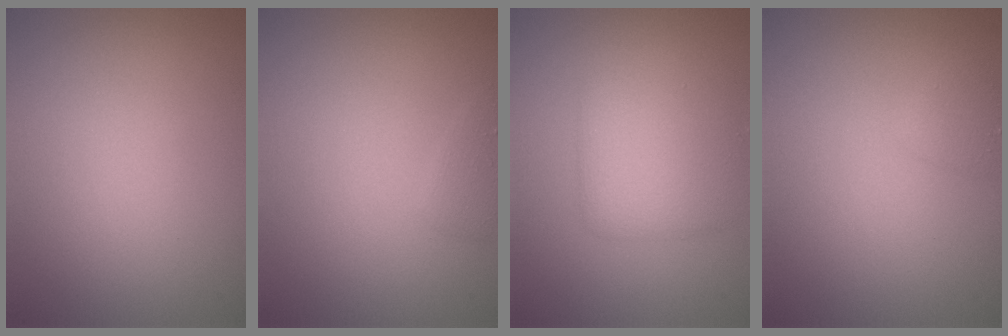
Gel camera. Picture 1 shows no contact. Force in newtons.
{"total": 0.9, "press": 0.9, "slide": 0.1}
{"total": 3.8, "press": 3.8, "slide": 0.2}
{"total": 1.0, "press": 1.0, "slide": 0.1}